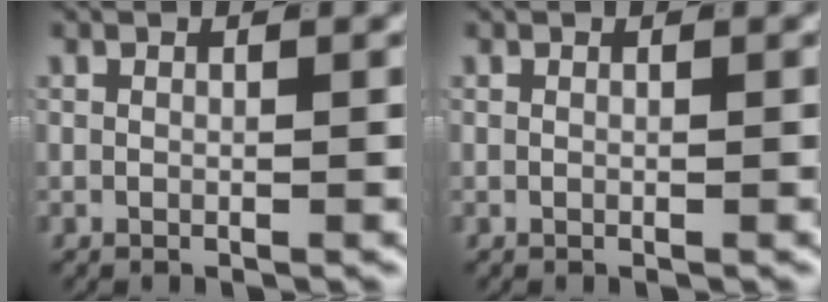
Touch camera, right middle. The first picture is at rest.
{"total": 0.0}